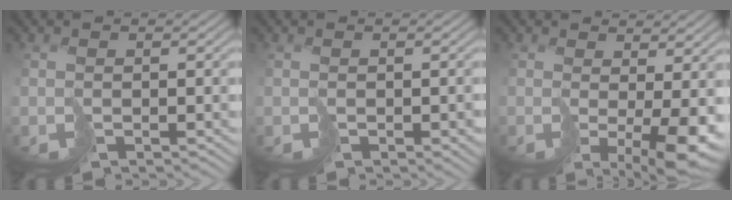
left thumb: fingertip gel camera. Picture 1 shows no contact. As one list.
[{"total": 1.3, "force": [-0.4, 0.9, 0.9], "torque": [-0.015, -0.009, -0.005]}, {"total": 7.2, "force": [-0.7, 1.9, 6.9], "torque": [-0.111, -0.012, -0.006]}]